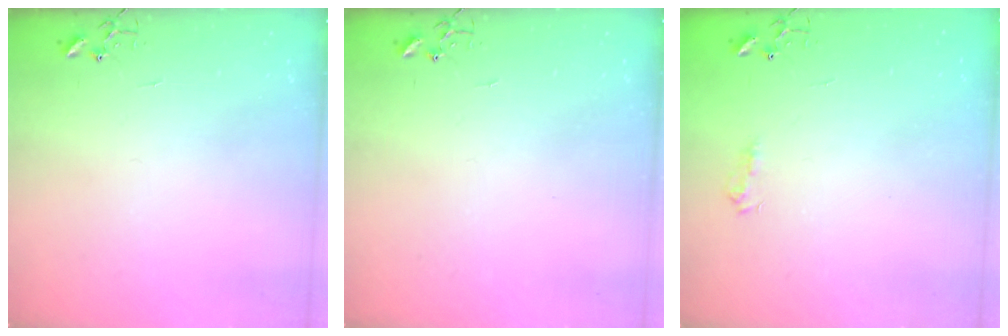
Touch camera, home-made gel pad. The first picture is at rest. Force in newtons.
{"total": 0.0}
{"total": 7.3, "press": 7.2, "slide": 0.8}